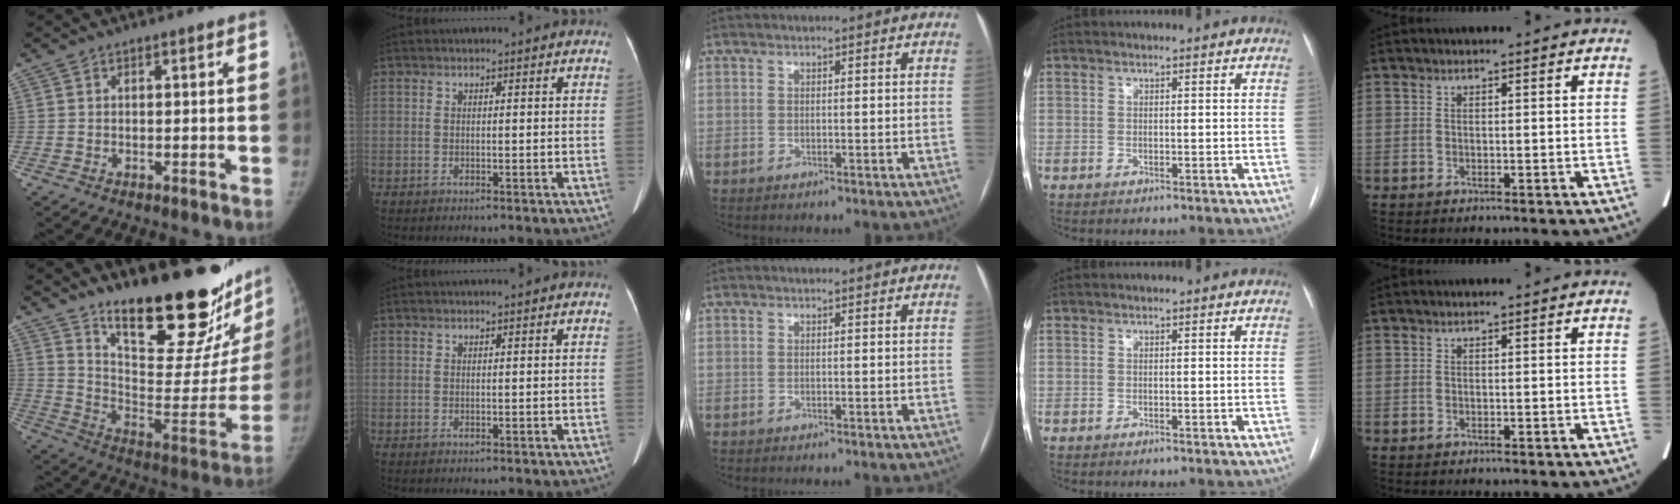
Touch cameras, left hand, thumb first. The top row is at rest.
{"thumb": {"total": 29.5, "force": [22.1, 7.8, 17.8], "torque": [-0.227, -0.140, 0.325]}, "index": {"total": 0.7, "force": [0.6, -0.1, 0.4], "torque": [-0.006, 0.010, 0.014]}}